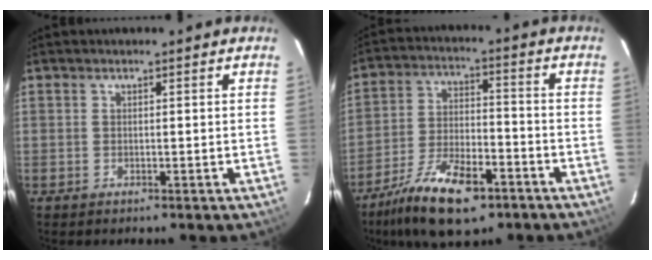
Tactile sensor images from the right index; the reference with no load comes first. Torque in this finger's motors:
{"motor_torque": [1.30, -0.84, 0.49, 0.10]}